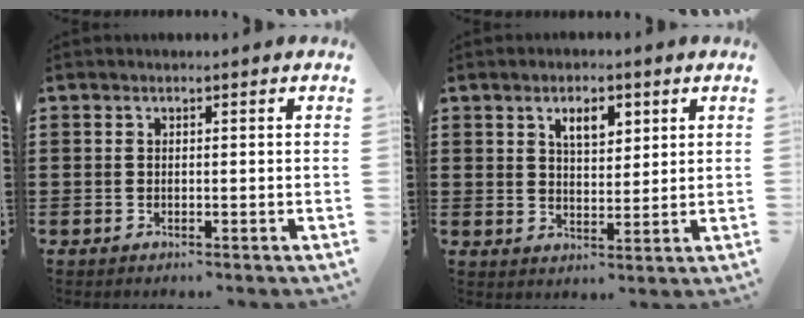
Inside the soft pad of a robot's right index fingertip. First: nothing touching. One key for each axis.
{"total": 4.3, "fx": 2.3, "fy": 2.1, "fz": 2.9, "tx": -0.050, "ty": 0.003, "tz": 0.036}